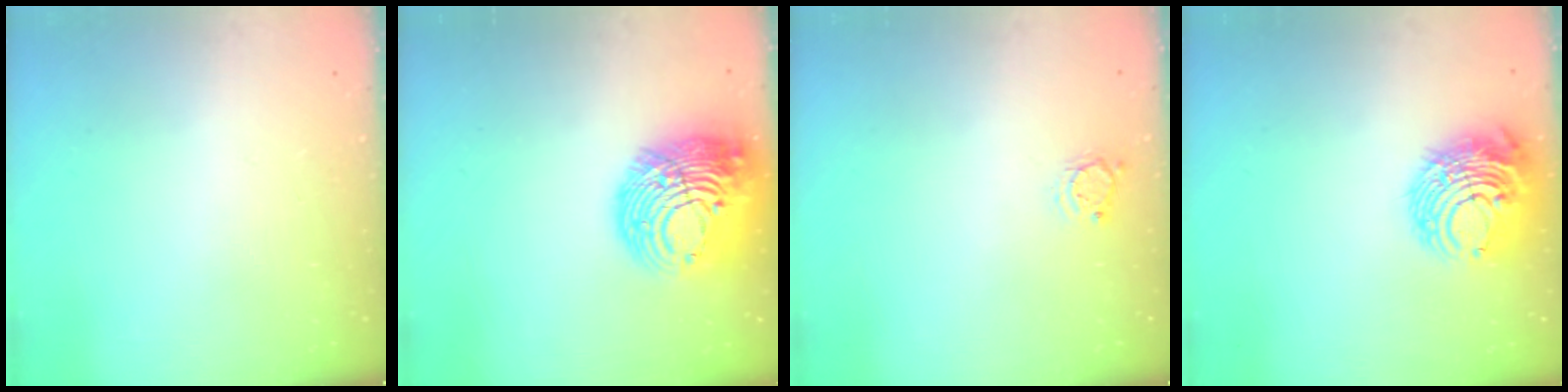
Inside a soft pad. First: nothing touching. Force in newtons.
{"total": 19.4, "press": 19.3, "slide": 2.1}
{"total": 4.8, "press": 4.8, "slide": 0.4}
{"total": 11.7, "press": 11.6, "slide": 1.2}